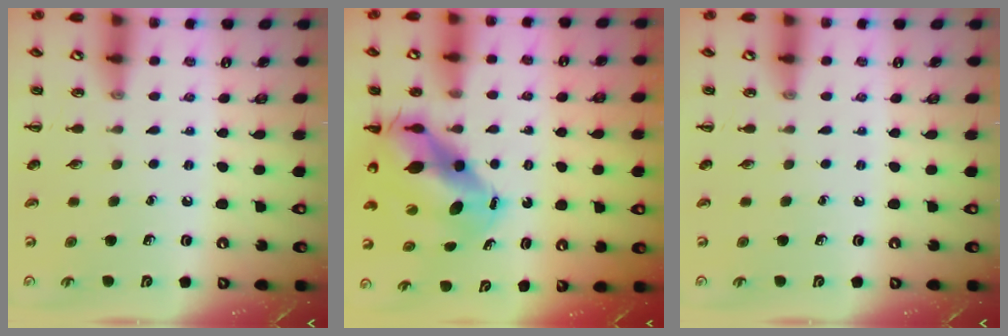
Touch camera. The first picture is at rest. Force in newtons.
{"total": 11.4, "press": 11.0, "slide": 2.8}
{"total": 0.0}